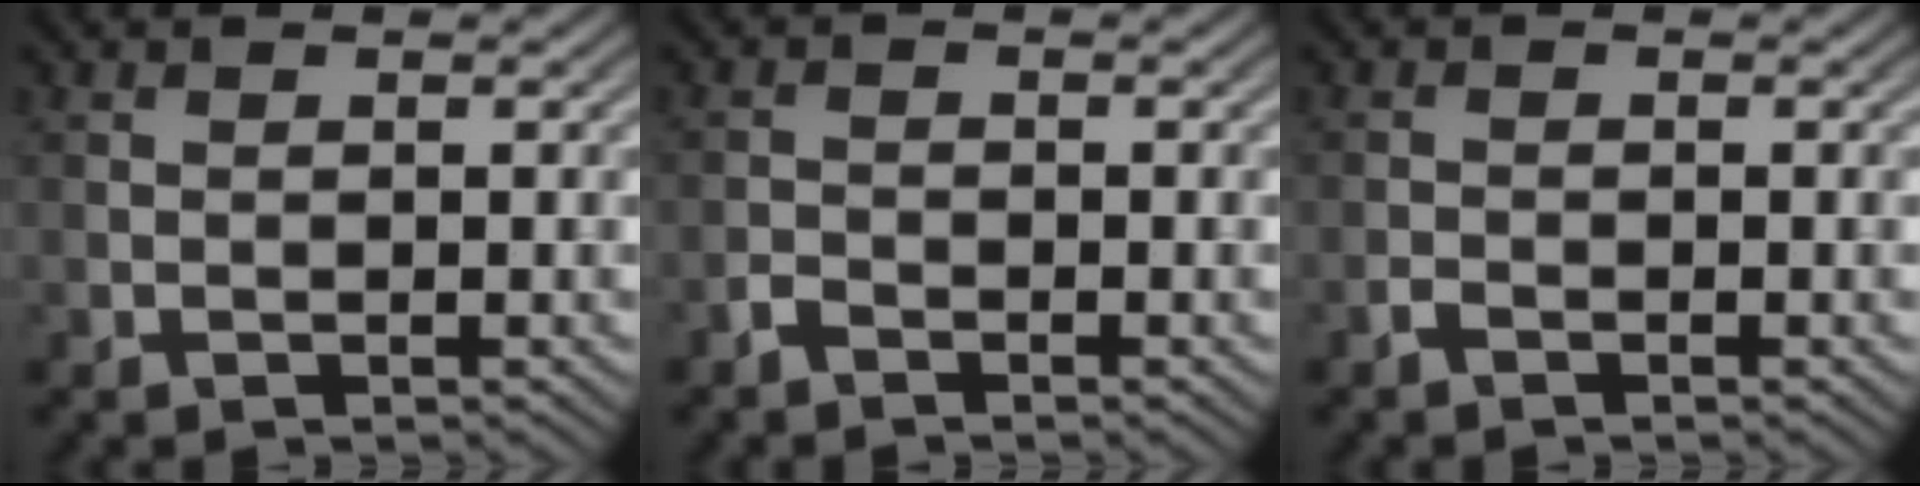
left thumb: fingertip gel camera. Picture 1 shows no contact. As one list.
[{"total": 1.3, "force": [-1.2, 0.4, 0.4], "torque": [-0.008, 0.002, -0.028]}, {"total": 0.9, "force": [-0.8, 0.2, 0.4], "torque": [-0.008, 0.001, -0.018]}]